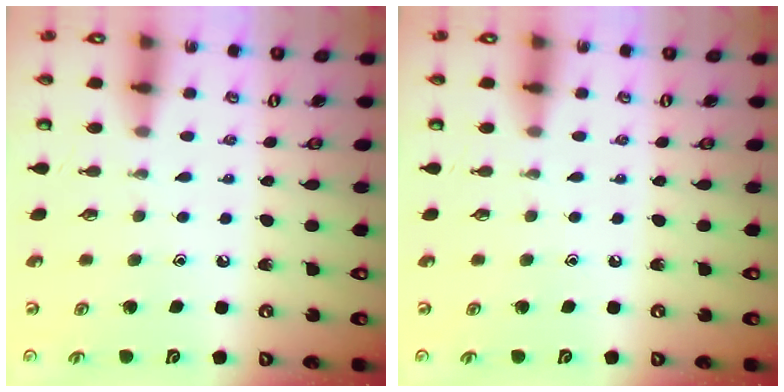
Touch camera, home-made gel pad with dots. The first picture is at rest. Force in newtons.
{"total": 0.0}